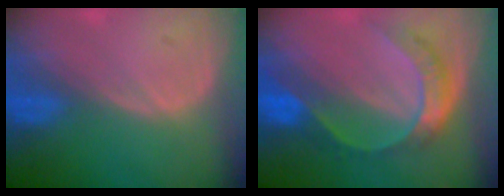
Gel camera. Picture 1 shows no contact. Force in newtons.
{"total": 7.6, "press": 6.3, "slide": 4.3}